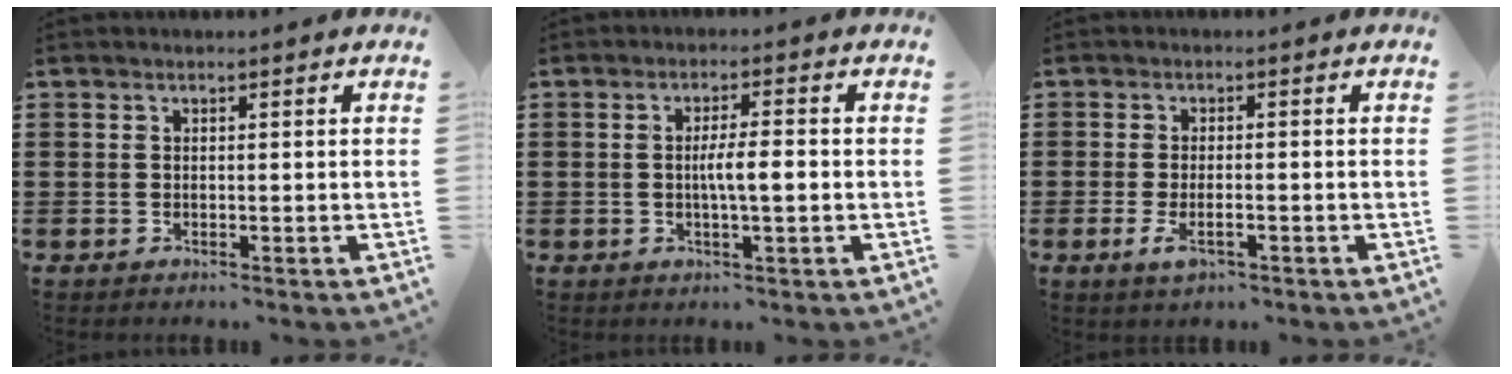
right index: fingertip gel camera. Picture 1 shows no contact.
{"total": 4.4, "force": [-0.4, 0.6, 4.3], "torque": [-0.074, -0.001, -0.009]}
{"total": 3.1, "force": [-1.1, 1.2, 2.6], "torque": [-0.060, -0.005, -0.024]}